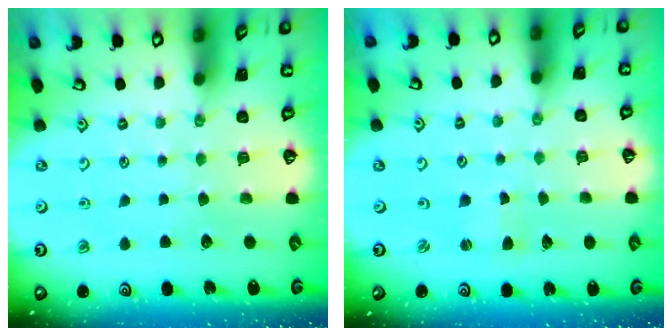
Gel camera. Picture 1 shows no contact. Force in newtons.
{"total": 1.6, "press": 1.5, "slide": 0.3}